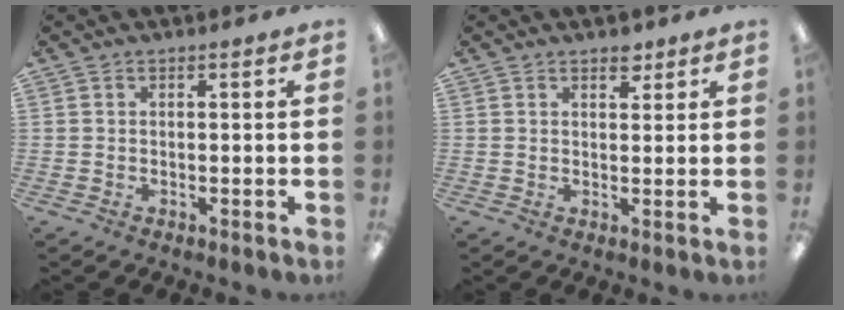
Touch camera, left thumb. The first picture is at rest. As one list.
[{"total": 3.0, "force": [2.5, 1.5, 1.0], "torque": [0.002, -0.013, 0.041]}]